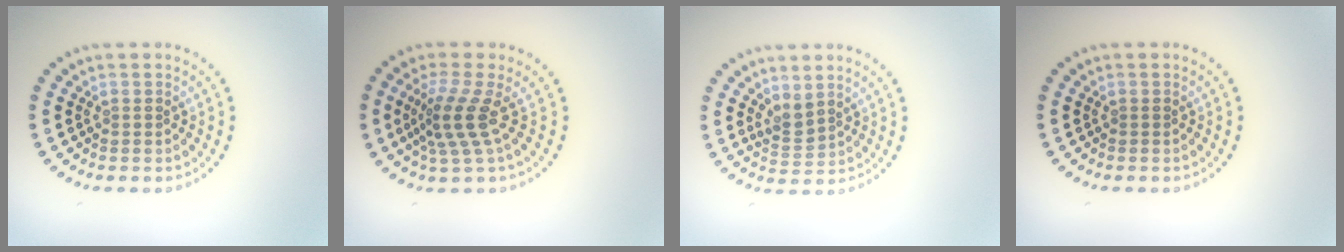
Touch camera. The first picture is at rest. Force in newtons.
{"total": 3.5, "press": 2.5, "slide": 2.5}
{"total": 1.7, "press": 1.4, "slide": 0.9}
{"total": 0.0}